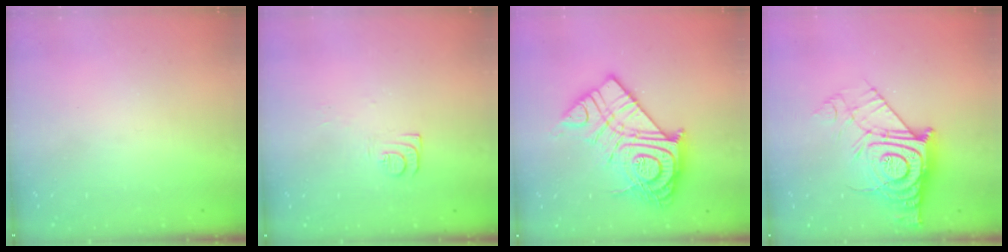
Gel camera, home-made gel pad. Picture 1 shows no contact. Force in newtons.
{"total": 5.9, "press": 5.9, "slide": 0.8}
{"total": 24.3, "press": 24.1, "slide": 2.4}
{"total": 16.2, "press": 16.1, "slide": 1.3}